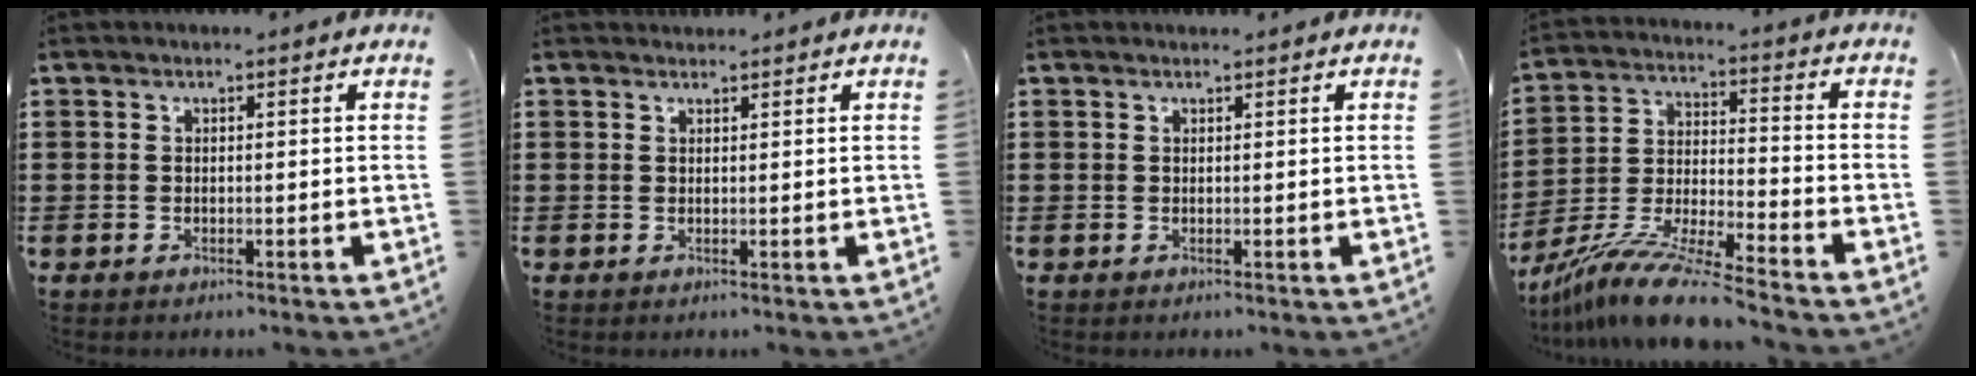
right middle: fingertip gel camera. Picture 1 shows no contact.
{"total": 0.9, "force": [0.9, 0.3, -0.1], "torque": [0.008, -0.003, 0.016]}
{"total": 0.0}
{"total": 11.4, "force": [-10.1, 0.1, 5.3], "torque": [-0.105, 0.010, -0.199]}